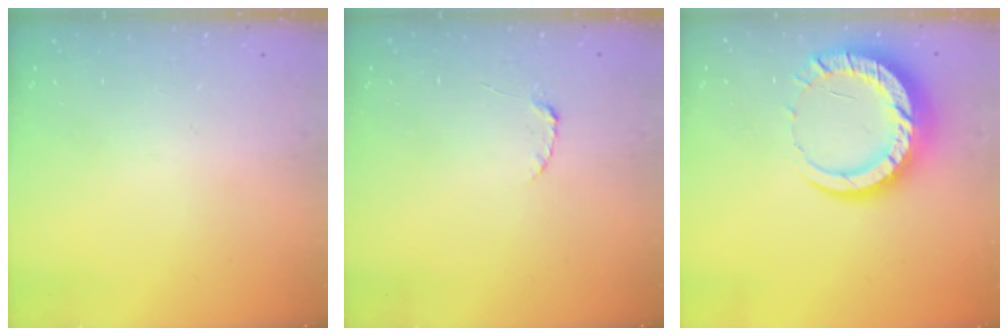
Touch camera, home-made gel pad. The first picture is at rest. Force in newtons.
{"total": 2.2, "press": 2.2, "slide": 0.3}
{"total": 14.0, "press": 14.0, "slide": 1.3}